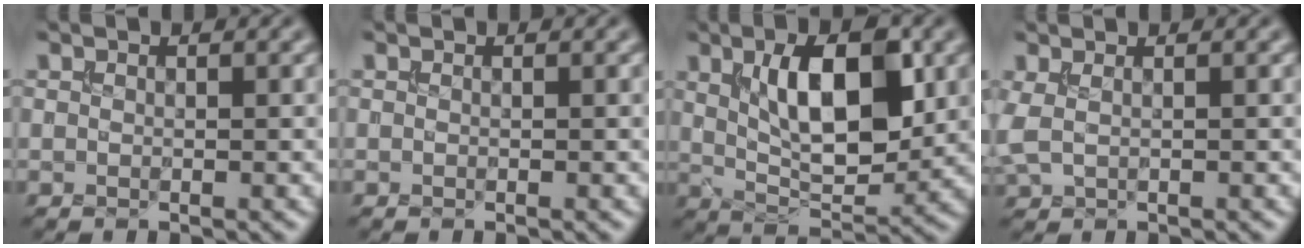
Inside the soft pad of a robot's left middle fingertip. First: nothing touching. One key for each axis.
{"total": 0.0}
{"total": 8.6, "fx": 2.3, "fy": 3.7, "fz": 7.5, "tx": -0.122, "ty": 0.000, "tz": 0.041}
{"total": 1.5, "fx": 0.5, "fy": 0.6, "fz": 1.2, "tx": -0.038, "ty": 0.002, "tz": 0.009}